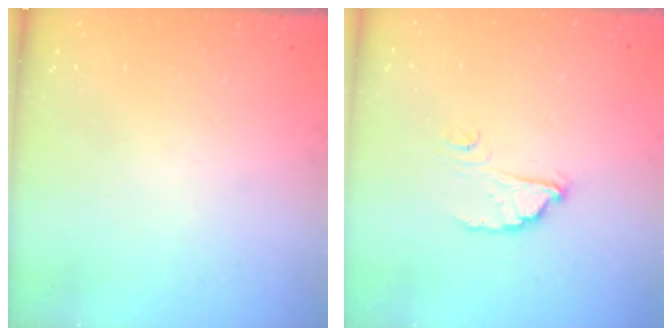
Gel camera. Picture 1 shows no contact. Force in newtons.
{"total": 5.3, "press": 5.3, "slide": 0.1}